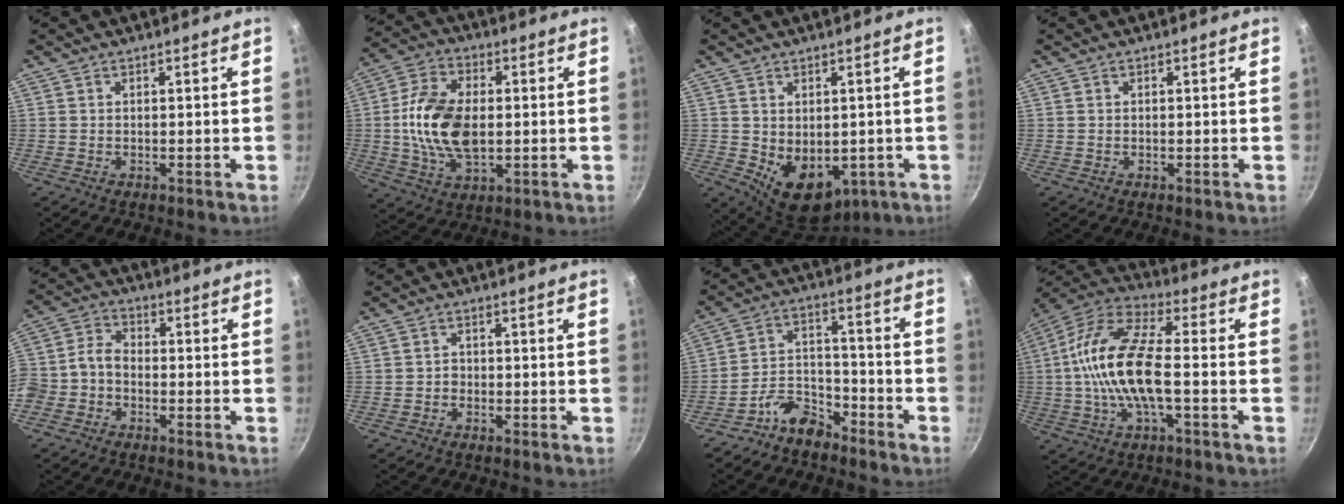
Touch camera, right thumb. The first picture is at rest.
{"total": 14.7, "force": [0.0, 9.0, 11.7], "torque": [-0.206, 0.010, -0.005]}
{"total": 11.2, "force": [-1.8, 7.8, 7.8], "torque": [-0.088, -0.016, -0.001]}
{"total": 0.0}
{"total": 6.9, "force": [-2.5, 5.1, 3.9], "torque": [-0.080, 0.042, -0.064]}
{"total": 1.3, "force": [-0.8, 1.0, 0.4], "torque": [-0.001, 0.008, -0.016]}
{"total": 8.0, "force": [-6.3, 4.0, 2.9], "torque": [-0.030, 0.078, -0.126]}
{"total": 16.8, "force": [-1.5, 6.6, 15.4], "torque": [-0.294, 0.038, -0.046]}